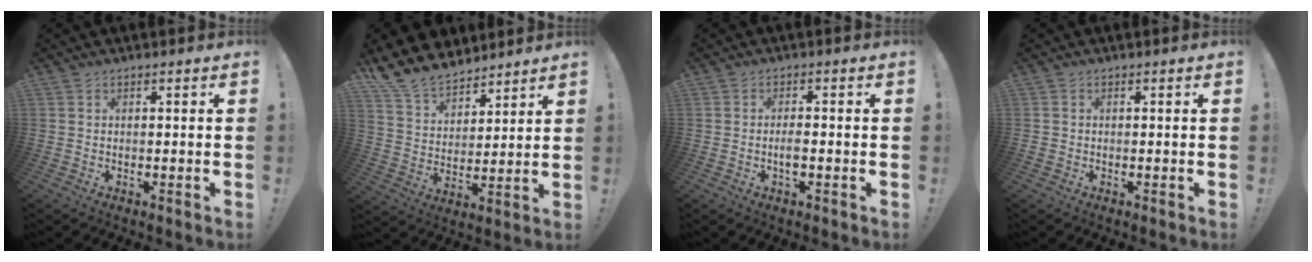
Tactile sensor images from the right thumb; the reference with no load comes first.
{"total": 13.3, "force": [11.5, 6.0, 2.7], "torque": [-0.069, -0.091, 0.220]}
{"total": 2.8, "force": [-1.0, 1.5, 2.2], "torque": [-0.021, -0.002, -0.019]}
{"total": 0.7, "force": [-0.3, 0.6, 0.1], "torque": [-0.005, 0.003, -0.005]}